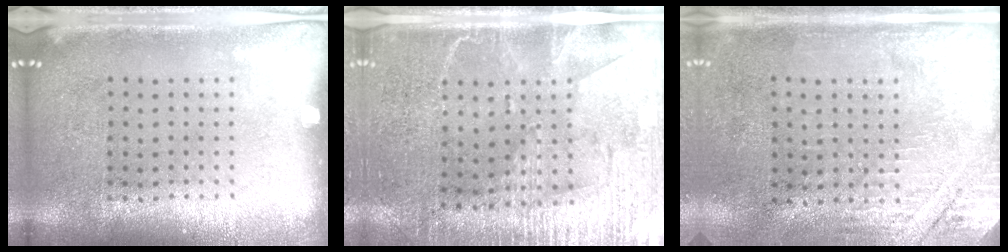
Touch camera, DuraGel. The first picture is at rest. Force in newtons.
{"total": 3.0, "press": 2.8, "slide": 1.2}
{"total": 2.8, "press": 2.5, "slide": 1.2}